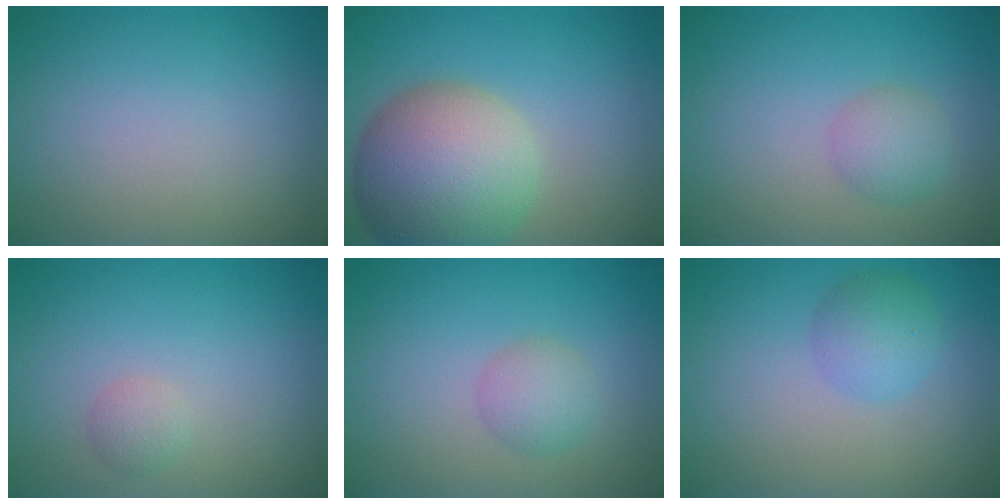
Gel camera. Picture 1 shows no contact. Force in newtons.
{"total": 10.7, "press": 10.7, "slide": 0.9}
{"total": 2.3, "press": 2.3, "slide": 0.0}
{"total": 1.2, "press": 1.2, "slide": 0.1}
{"total": 2.2, "press": 2.2, "slide": 0.1}
{"total": 2.7, "press": 2.7, "slide": 0.1}